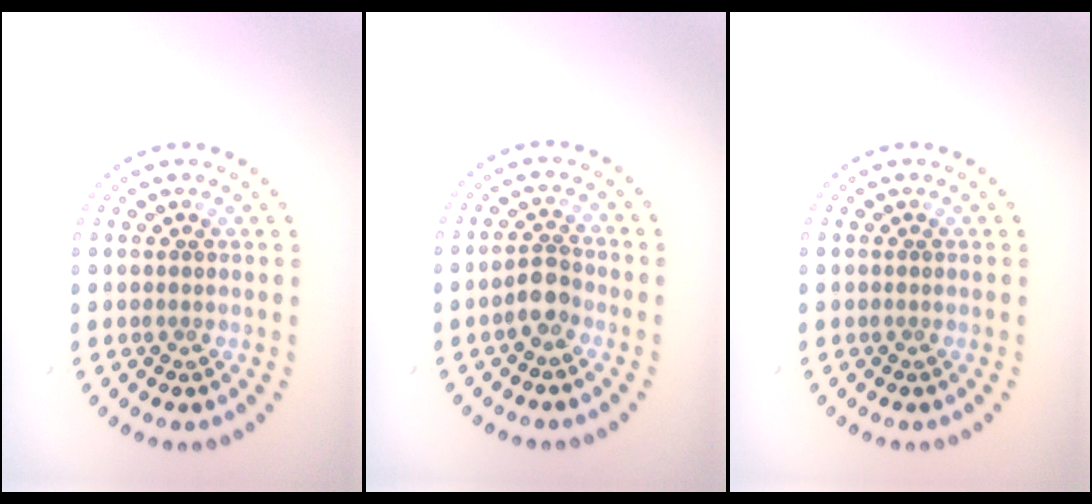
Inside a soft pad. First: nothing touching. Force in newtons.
{"total": 2.1, "press": 1.8, "slide": 1.1}
{"total": 0.0}